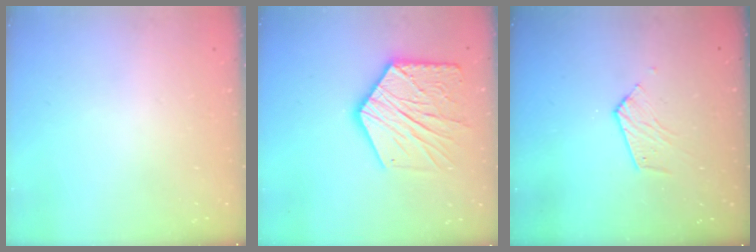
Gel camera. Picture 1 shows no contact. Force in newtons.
{"total": 18.2, "press": 18.2, "slide": 1.5}
{"total": 5.7, "press": 5.7, "slide": 0.3}